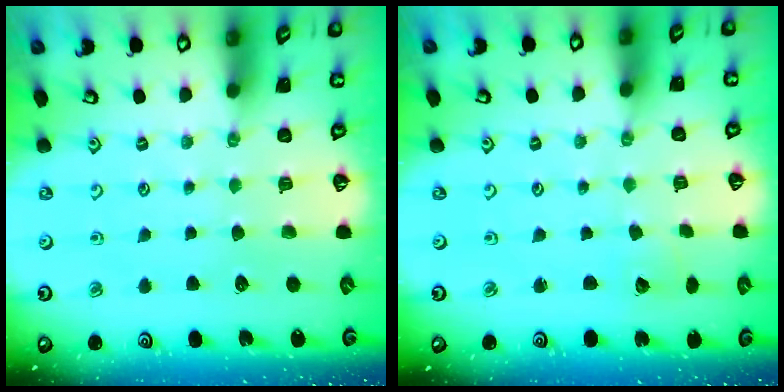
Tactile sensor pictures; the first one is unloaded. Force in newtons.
{"total": 2.3, "press": 2.3, "slide": 0.1}